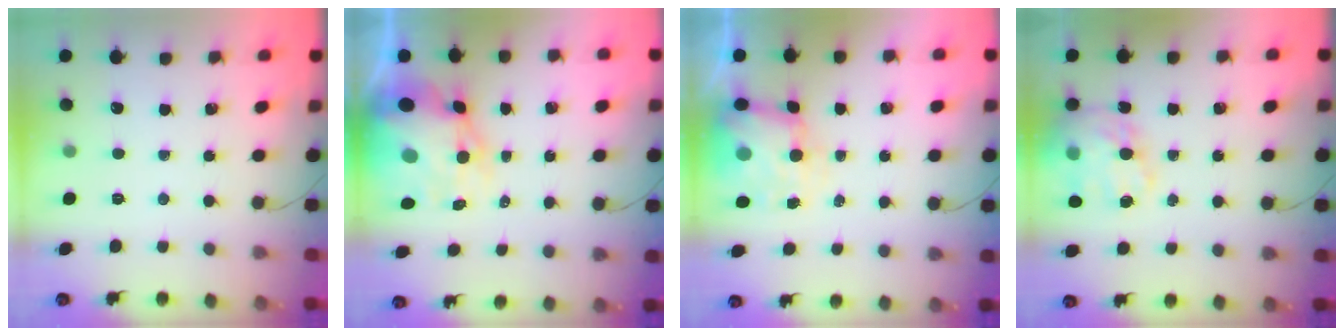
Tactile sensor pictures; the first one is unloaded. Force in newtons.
{"total": 13.9, "press": 13.4, "slide": 3.7}
{"total": 8.2, "press": 8.0, "slide": 1.8}
{"total": 20.7, "press": 20.2, "slide": 4.2}